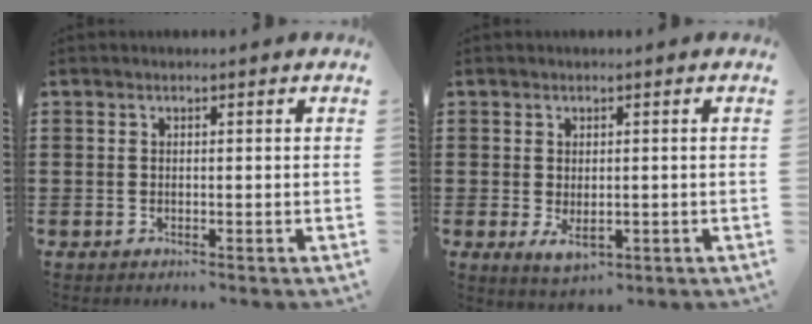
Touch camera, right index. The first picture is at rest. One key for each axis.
{"total": 2.7, "fx": -0.6, "fy": 1.4, "fz": 2.3, "tx": -0.047, "ty": -0.003, "tz": -0.011}